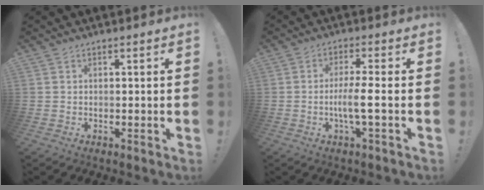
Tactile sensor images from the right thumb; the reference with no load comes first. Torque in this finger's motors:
{"motor_torque": [0.16, 0.24, 0.24, -0.32, -0.02]}